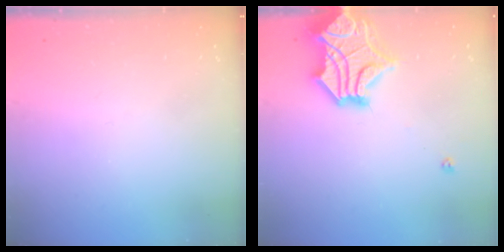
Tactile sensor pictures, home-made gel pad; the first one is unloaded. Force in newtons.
{"total": 11.3, "press": 11.1, "slide": 2.3}